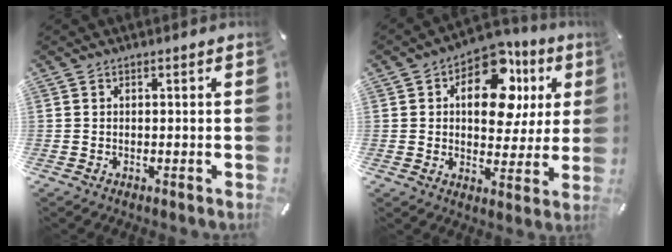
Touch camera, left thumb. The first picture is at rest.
{"total": 15.4, "force": [5.6, 9.5, 10.8], "torque": [-0.145, -0.023, 0.093]}